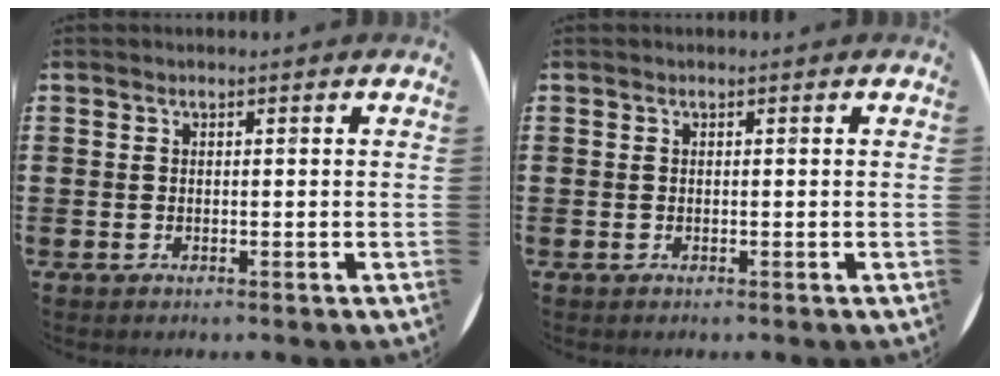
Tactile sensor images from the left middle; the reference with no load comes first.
{"total": 0.0}